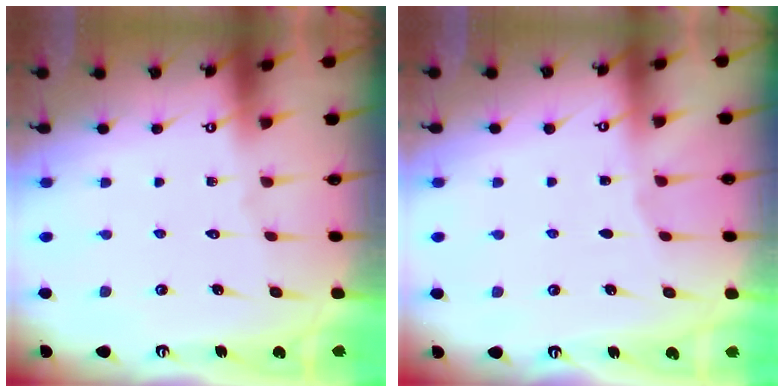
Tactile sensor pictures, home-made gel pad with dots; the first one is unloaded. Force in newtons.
{"total": 1.6, "press": 1.5, "slide": 0.3}